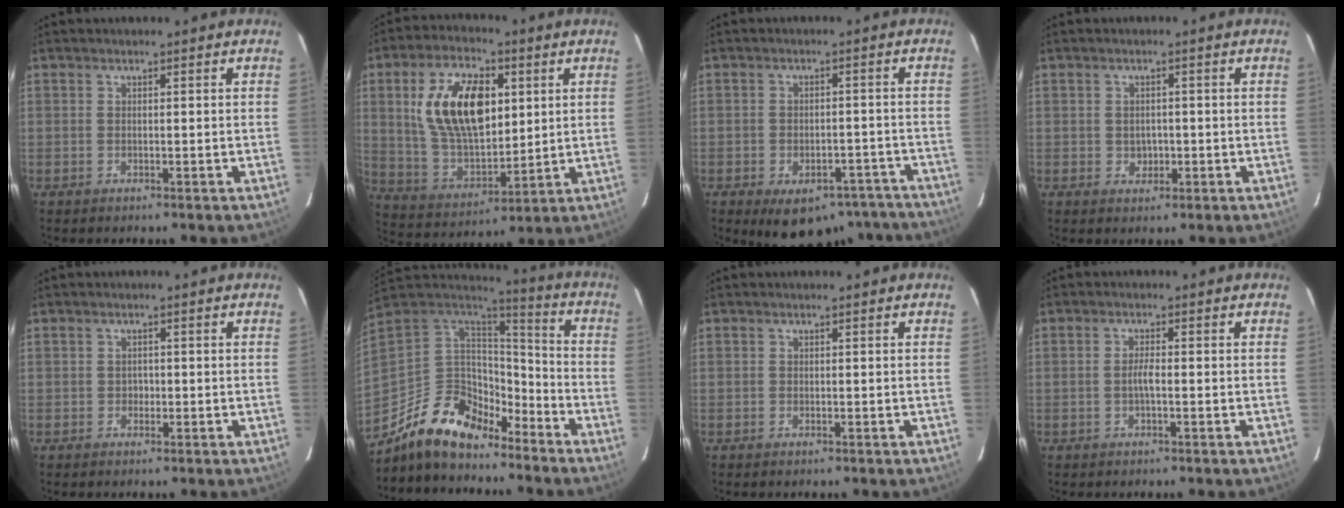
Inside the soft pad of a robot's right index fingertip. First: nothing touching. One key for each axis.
{"total": 18.4, "fx": 4.8, "fy": 9.9, "fz": 14.7, "tx": -0.279, "ty": 0.015, "tz": 0.102}
{"total": 15.9, "fx": -12.0, "fy": 8.2, "fz": 6.4, "tx": -0.107, "ty": 0.017, "tz": -0.126}
{"total": 2.5, "fx": -0.3, "fy": 2.2, "fz": 1.0, "tx": -0.016, "ty": 0.004, "tz": 0.000}
{"total": 1.2, "fx": -0.5, "fy": 1.0, "fz": 0.1, "tx": 0.002, "ty": 0.003, "tz": -0.004}
{"total": 17.2, "fx": -12.1, "fy": 8.5, "fz": 8.7, "tx": -0.192, "ty": -0.003, "tz": -0.212}
{"total": 0.0}
{"total": 1.8, "fx": -0.6, "fy": 0.2, "fz": 1.7, "tx": -0.033, "ty": 0.003, "tz": -0.013}